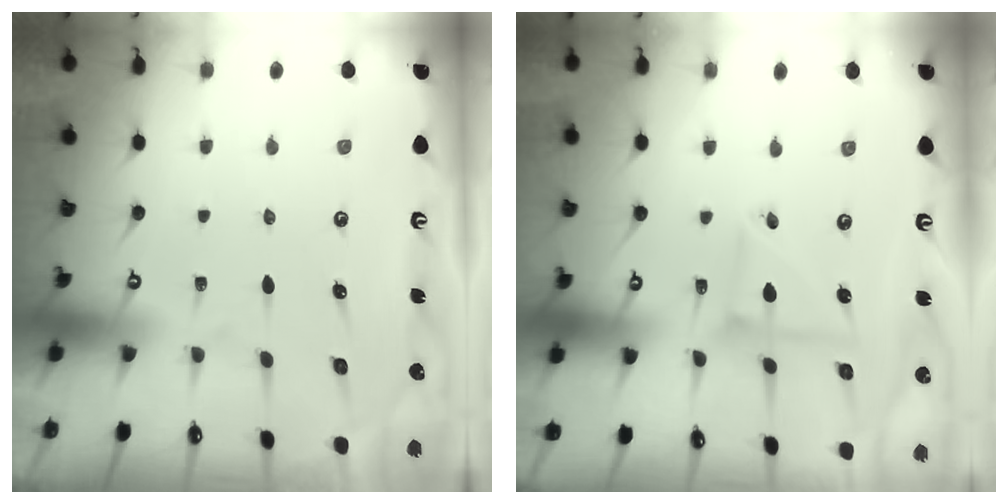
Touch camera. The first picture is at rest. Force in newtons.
{"total": 6.9, "press": 6.9, "slide": 0.5}